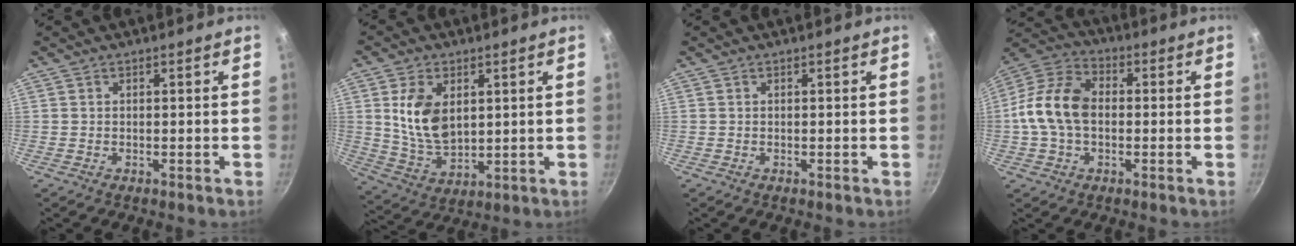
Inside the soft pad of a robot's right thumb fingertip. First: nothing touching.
{"total": 11.3, "force": [2.7, 7.3, 8.2], "torque": [-0.139, -0.023, 0.063]}
{"total": 0.0}
{"total": 13.2, "force": [-0.4, 9.0, 9.5], "torque": [-0.163, 0.033, -0.026]}